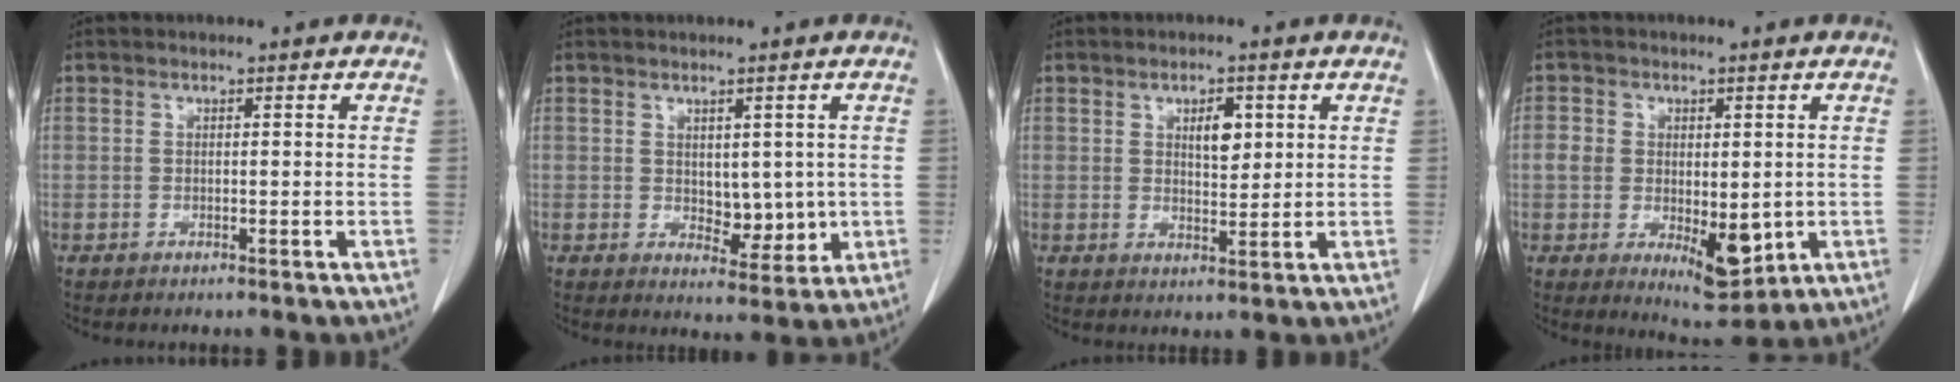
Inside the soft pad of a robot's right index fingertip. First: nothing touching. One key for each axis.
{"total": 5.1, "fx": 0.2, "fy": 2.9, "fz": 4.1, "tx": -0.050, "ty": -0.009, "tz": 0.015}
{"total": 4.0, "fx": 1.5, "fy": 1.8, "fz": 3.2, "tx": -0.051, "ty": -0.001, "tz": 0.025}
{"total": 9.2, "fx": -1.4, "fy": 5.2, "fz": 7.4, "tx": -0.102, "ty": -0.008, "tz": -0.008}